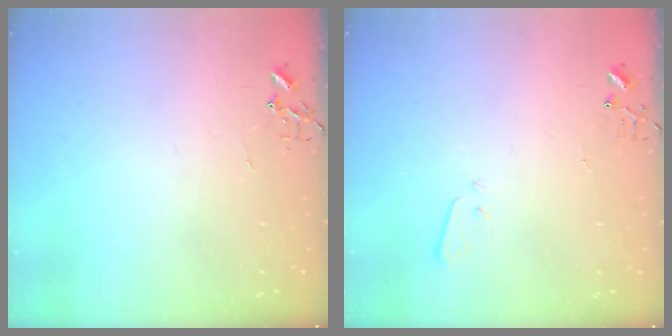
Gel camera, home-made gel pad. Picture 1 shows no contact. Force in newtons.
{"total": 2.1, "press": 2.0, "slide": 0.4}